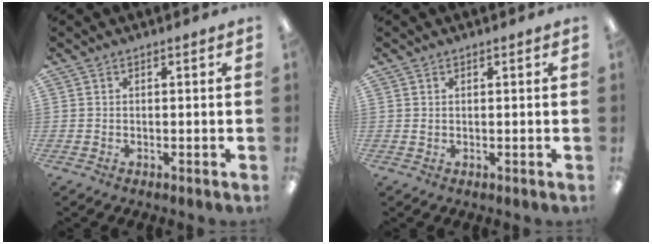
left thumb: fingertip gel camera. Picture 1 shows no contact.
{"total": 0.7, "force": [0.3, 0.4, 0.4], "torque": [-0.011, 0.004, 0.004]}